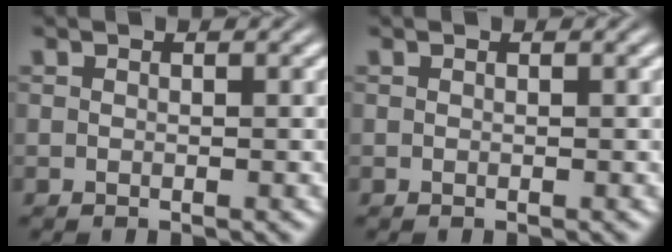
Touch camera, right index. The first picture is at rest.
{"total": 0.0}